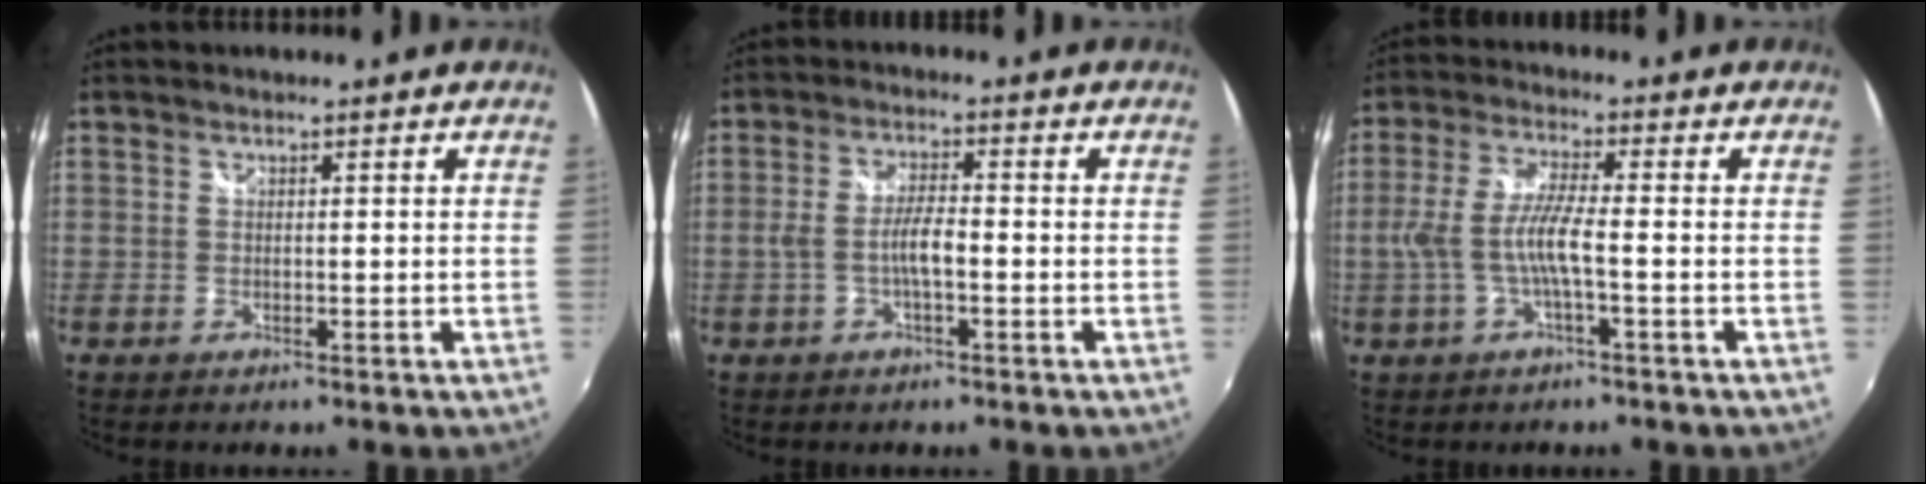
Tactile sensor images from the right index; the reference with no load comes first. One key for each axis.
{"total": 4.5, "fx": -1.4, "fy": 0.8, "fz": 4.2, "tx": -0.087, "ty": 0.006, "tz": -0.025}
{"total": 7.5, "fx": -1.8, "fy": 0.7, "fz": 7.3, "tx": -0.155, "ty": -0.001, "tz": -0.031}